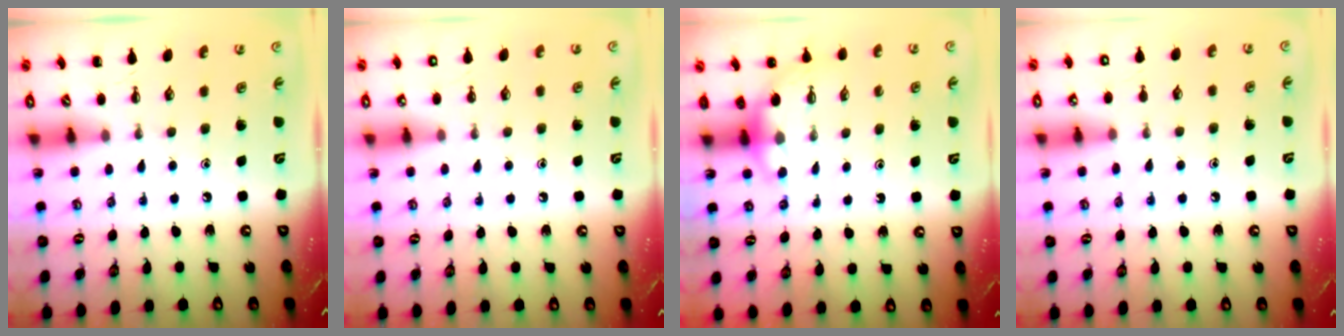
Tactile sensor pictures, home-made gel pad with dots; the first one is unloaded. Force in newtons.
{"total": 1.4, "press": 1.4, "slide": 0.1}
{"total": 4.2, "press": 4.1, "slide": 0.8}
{"total": 8.8, "press": 8.5, "slide": 2.1}